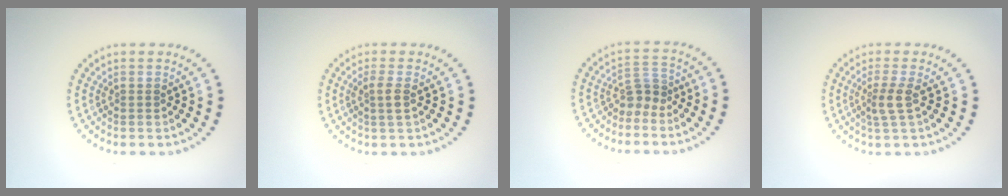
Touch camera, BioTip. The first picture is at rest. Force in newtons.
{"total": 1.5, "press": 1.3, "slide": 0.7}
{"total": 1.9, "press": 1.4, "slide": 1.3}
{"total": 2.1, "press": 1.6, "slide": 1.3}